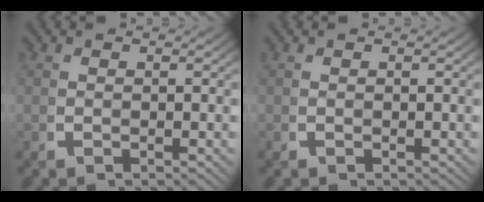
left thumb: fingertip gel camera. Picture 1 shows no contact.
{"total": 0.0}